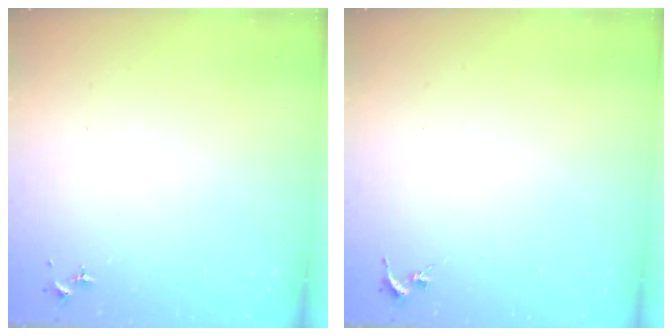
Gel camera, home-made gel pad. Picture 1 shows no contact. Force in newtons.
{"total": 0.0}